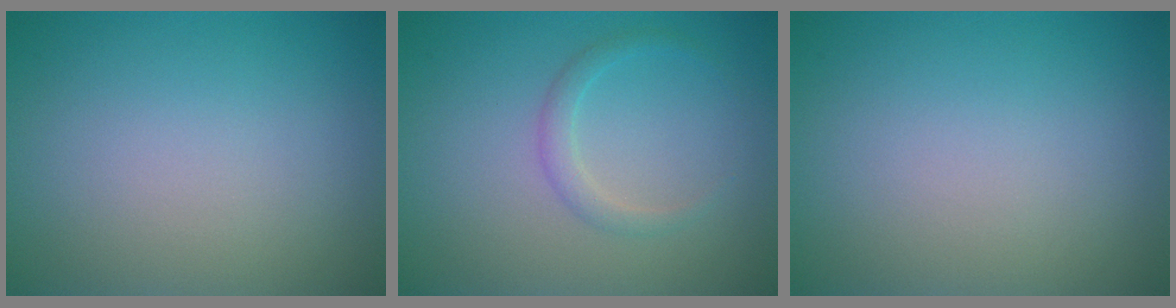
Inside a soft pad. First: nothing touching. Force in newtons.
{"total": 1.5, "press": 1.5, "slide": 0.1}
{"total": 0.0}